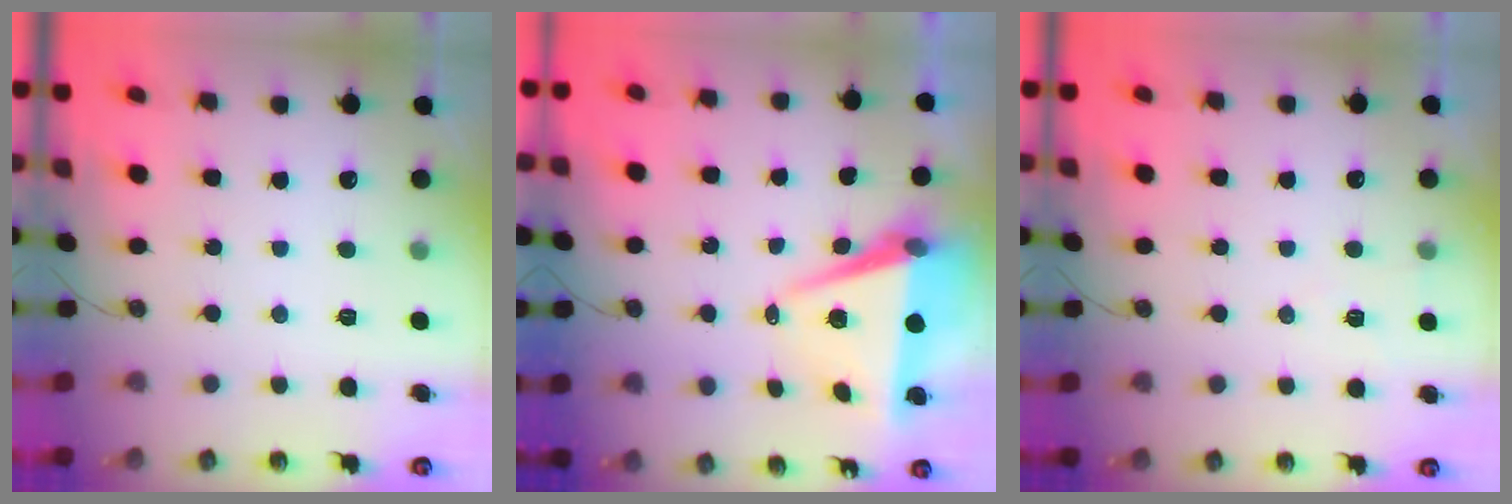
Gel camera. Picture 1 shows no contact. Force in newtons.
{"total": 8.4, "press": 7.2, "slide": 4.4}
{"total": 6.5, "press": 4.9, "slide": 4.2}